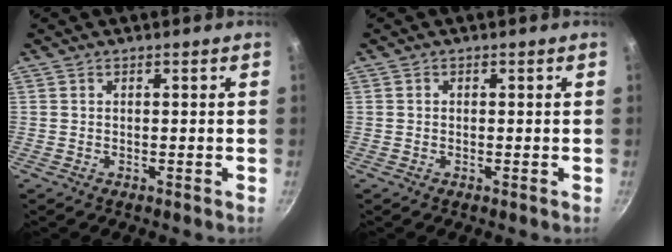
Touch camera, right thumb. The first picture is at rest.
{"total": 0.5, "force": [0.0, 0.5, 0.1], "torque": [0.001, 0.003, -0.001]}